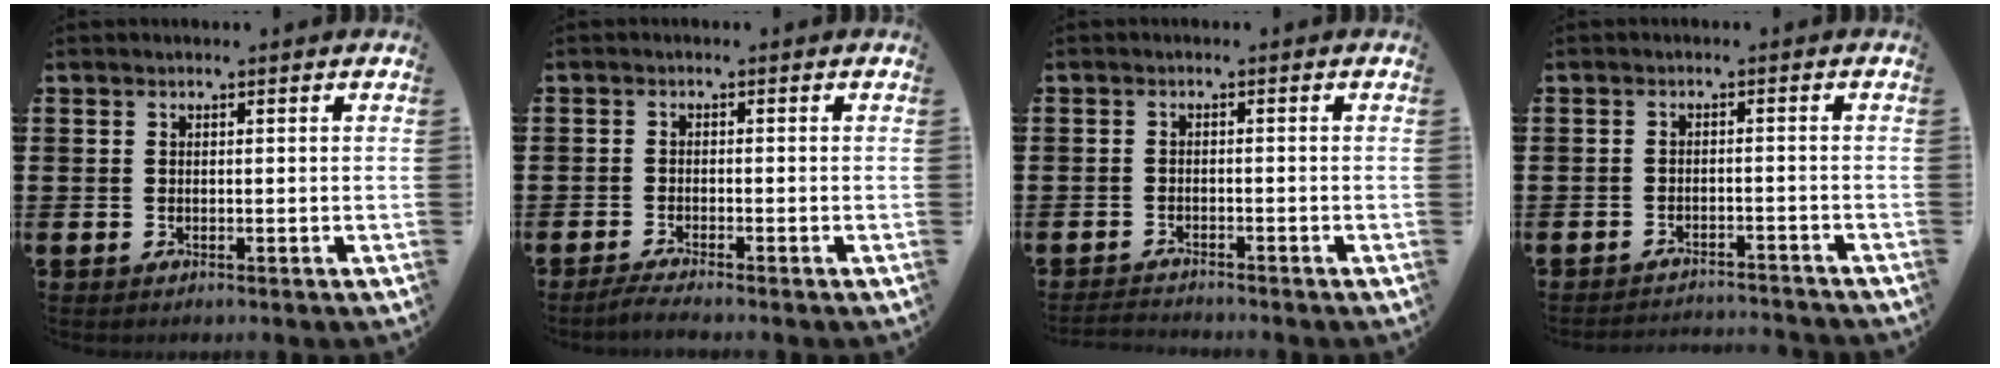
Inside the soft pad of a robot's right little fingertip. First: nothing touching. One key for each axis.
{"total": 1.5, "fx": -1.2, "fy": 0.0, "fz": 0.9, "tx": -0.015, "ty": 0.000, "tz": -0.023}
{"total": 1.3, "fx": -1.3, "fy": -0.1, "fz": 0.1, "tx": -0.004, "ty": 0.001, "tz": -0.026}
{"total": 2.0, "fx": -2.0, "fy": -0.1, "fz": -0.1, "tx": -0.002, "ty": 0.004, "tz": -0.044}